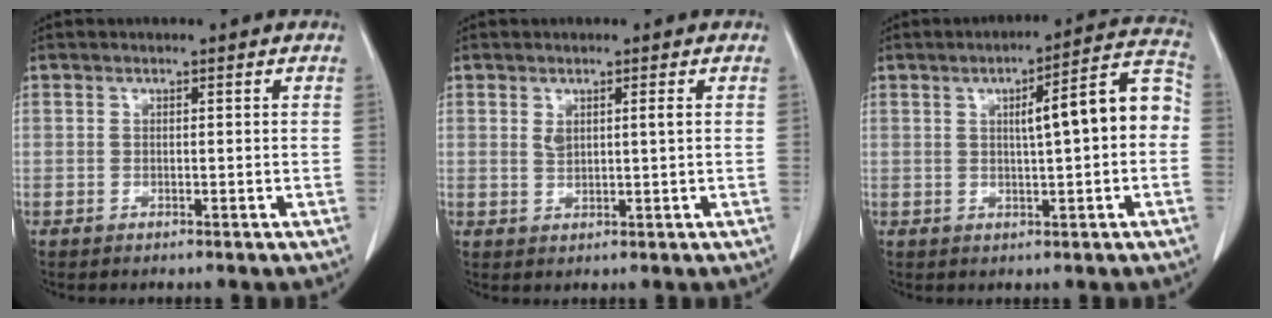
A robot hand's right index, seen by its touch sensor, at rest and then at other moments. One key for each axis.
{"total": 1.9, "fx": 0.7, "fy": 0.3, "fz": 1.8, "tx": -0.036, "ty": 0.000, "tz": 0.017}
{"total": 10.0, "fx": 0.5, "fy": 1.4, "fz": 9.9, "tx": -0.132, "ty": 0.033, "tz": 0.005}